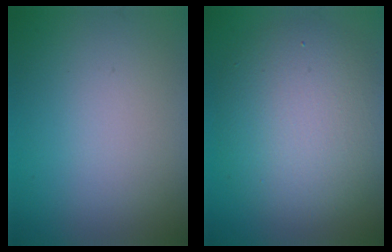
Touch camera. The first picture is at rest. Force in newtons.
{"total": 7.2, "press": 7.2, "slide": 0.3}